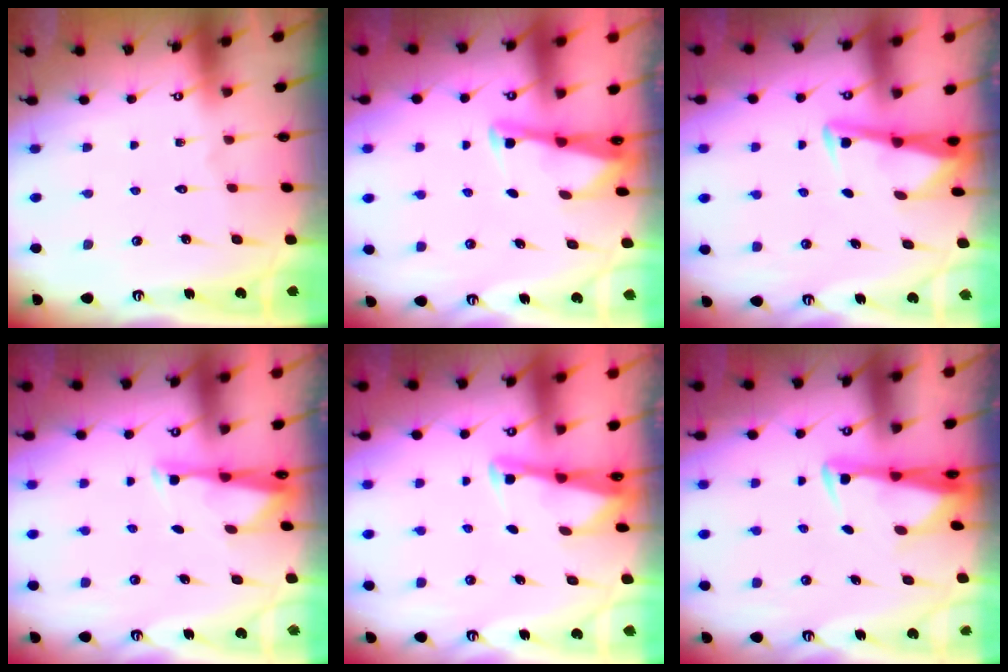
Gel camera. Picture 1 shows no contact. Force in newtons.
{"total": 2.6, "press": 2.6, "slide": 0.1}
{"total": 3.1, "press": 3.1, "slide": 0.3}
{"total": 2.9, "press": 2.9, "slide": 0.5}
{"total": 2.6, "press": 2.6, "slide": 0.1}
{"total": 2.9, "press": 2.9, "slide": 0.6}